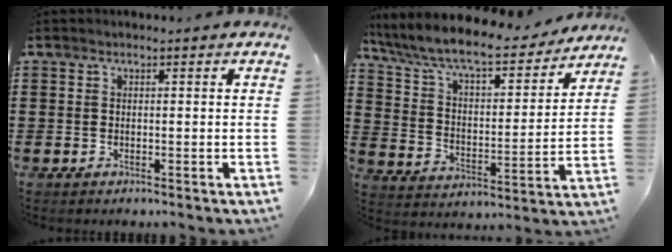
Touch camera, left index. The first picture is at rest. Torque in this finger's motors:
{"motor_torque": [2.14, 0.00, 1.05, 0.21]}